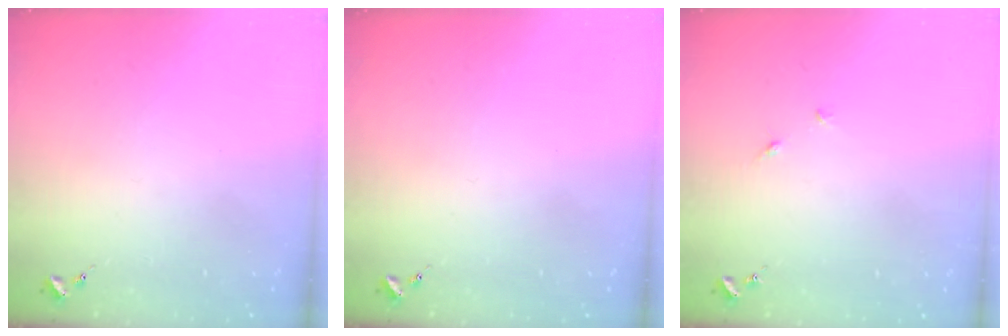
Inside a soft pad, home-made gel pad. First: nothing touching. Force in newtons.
{"total": 0.0}
{"total": 3.7, "press": 3.7, "slide": 0.4}